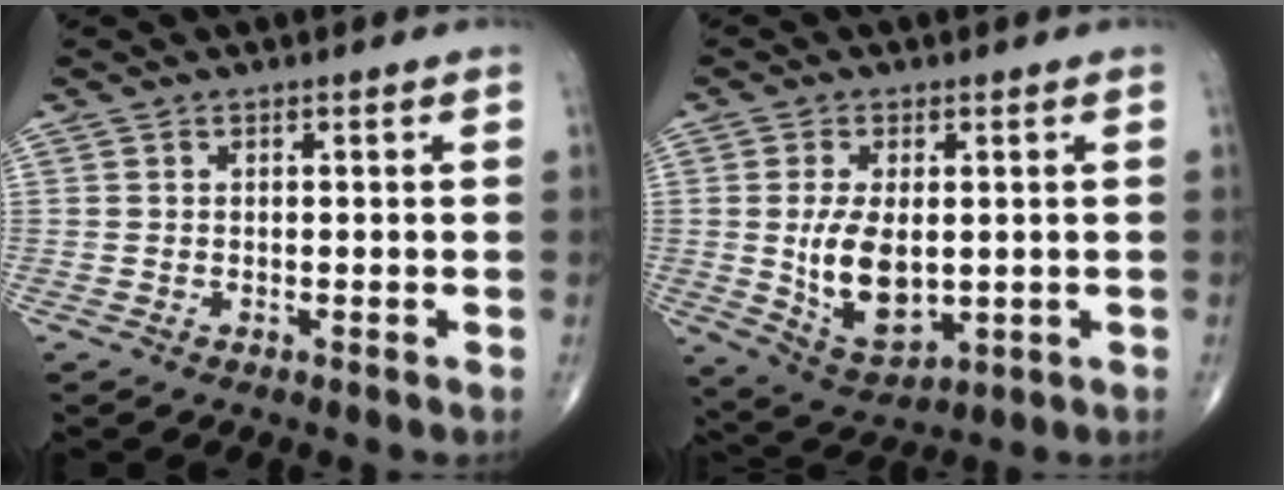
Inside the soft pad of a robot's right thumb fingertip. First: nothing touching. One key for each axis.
{"total": 10.8, "fx": 0.0, "fy": 6.0, "fz": 9.0, "tx": -0.152, "ty": -0.016, "tz": 0.017}